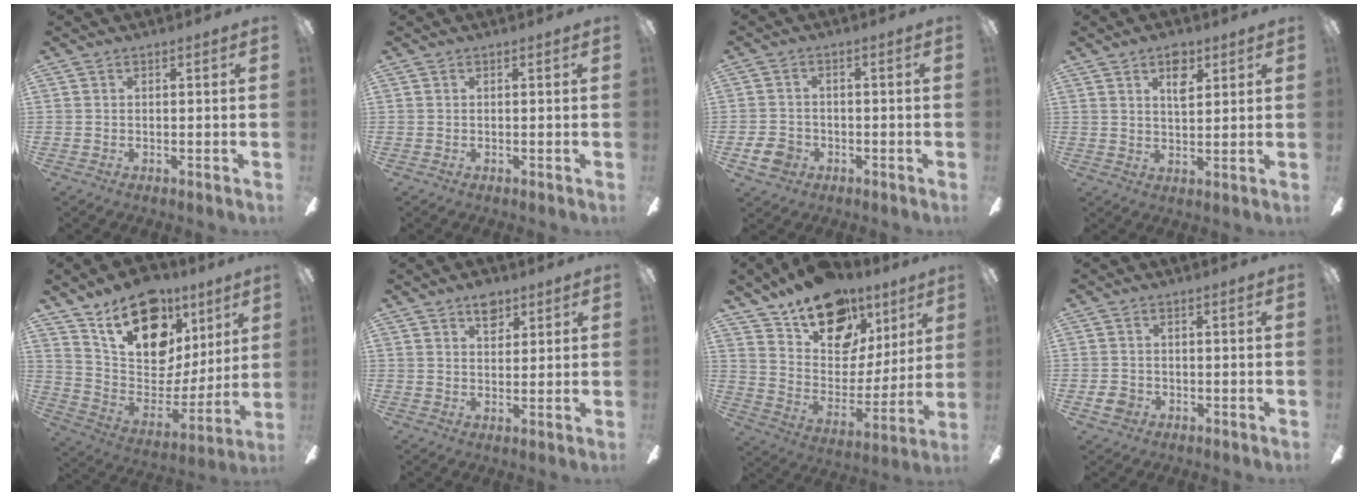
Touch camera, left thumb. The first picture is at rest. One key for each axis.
{"total": 0.0}
{"total": 4.6, "fx": -2.2, "fy": 3.6, "fz": 1.9, "tx": -0.056, "ty": 0.006, "tz": -0.042}
{"total": 6.0, "fx": 3.6, "fy": 2.7, "fz": 3.9, "tx": -0.052, "ty": -0.008, "tz": 0.060}
{"total": 20.7, "fx": 13.2, "fy": 12.1, "fz": 10.3, "tx": -0.163, "ty": -0.079, "tz": 0.242}
{"total": 5.1, "fx": 3.5, "fy": 2.7, "fz": 2.6, "tx": -0.027, "ty": -0.011, "tz": 0.059}
{"total": 19.2, "fx": 13.1, "fy": 11.1, "fz": 8.6, "tx": -0.140, "ty": -0.075, "tz": 0.238}
{"total": 2.9, "fx": -1.1, "fy": 2.4, "fz": 1.4, "tx": -0.035, "ty": 0.001, "tz": -0.021}